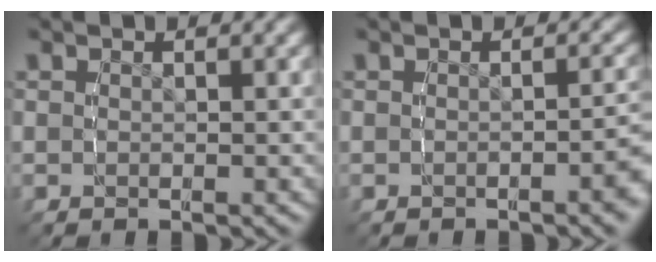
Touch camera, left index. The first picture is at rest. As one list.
[{"total": 2.0, "force": [-0.9, 0.2, 1.8], "torque": [-0.016, 0.009, -0.019]}]